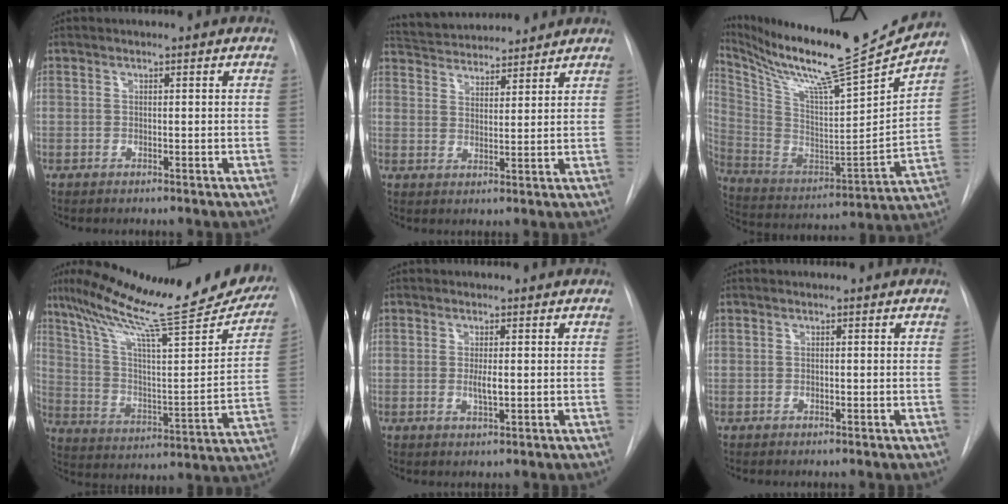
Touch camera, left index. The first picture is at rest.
{"total": 12.4, "force": [11.6, 2.7, 3.5], "torque": [-0.055, 0.025, 0.178]}
{"total": 25.8, "force": [22.6, 0.2, 12.4], "torque": [-0.240, -0.074, 0.355]}
{"total": 28.1, "force": [22.9, 3.7, 15.9], "torque": [-0.255, -0.037, 0.321]}
{"total": 2.1, "force": [-0.7, 0.4, 1.9], "torque": [-0.037, -0.008, -0.011]}
{"total": 0.8, "force": [-0.8, 0.1, 0.1], "torque": [0.000, -0.005, -0.014]}